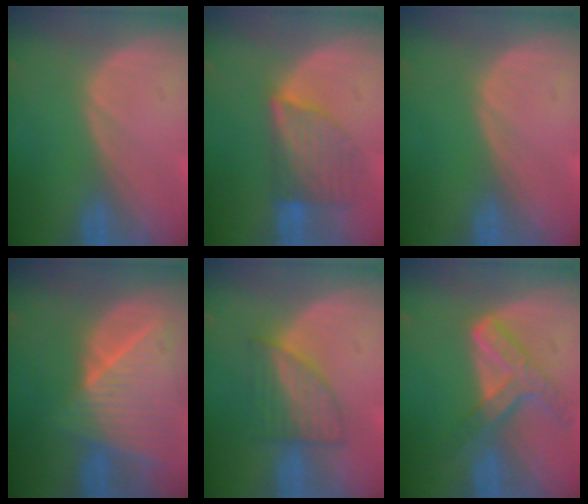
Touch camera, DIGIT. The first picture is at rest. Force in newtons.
{"total": 6.5, "press": 6.5, "slide": 0.9}
{"total": 0.0}
{"total": 9.1, "press": 8.1, "slide": 4.1}
{"total": 5.9, "press": 5.8, "slide": 0.3}
{"total": 7.3, "press": 6.2, "slide": 3.9}